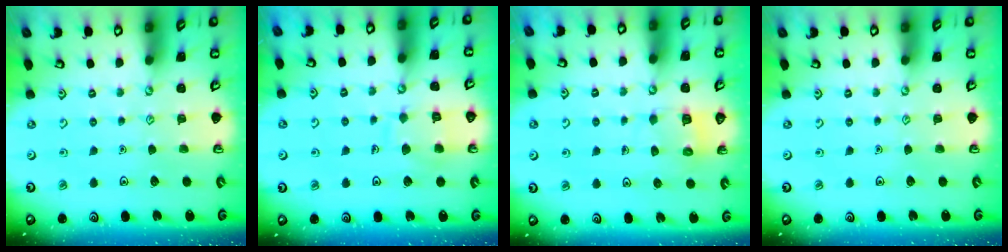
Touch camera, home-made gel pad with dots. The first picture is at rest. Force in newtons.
{"total": 9.2, "press": 9.2, "slide": 0.7}
{"total": 6.3, "press": 6.3, "slide": 0.5}
{"total": 0.0}